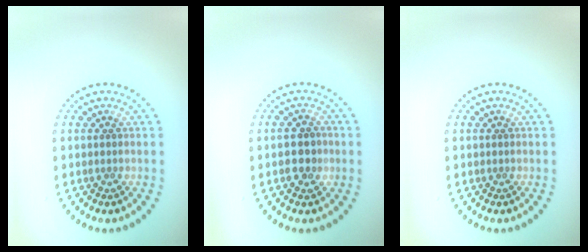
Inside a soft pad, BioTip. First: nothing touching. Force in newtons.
{"total": 2.5, "press": 2.4, "slide": 0.5}
{"total": 0.0}